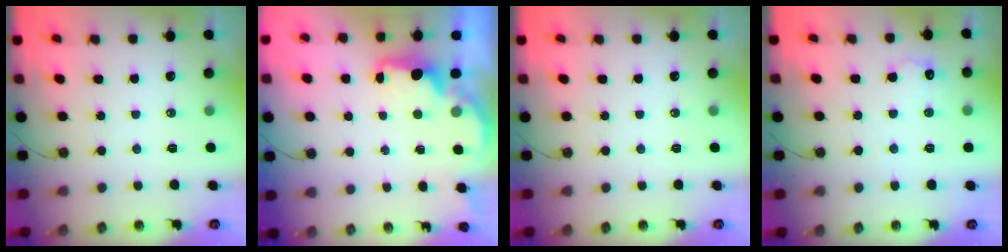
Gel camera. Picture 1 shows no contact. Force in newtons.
{"total": 2.5, "press": 2.3, "slide": 0.8}
{"total": 0.0}
{"total": 6.9, "press": 6.9, "slide": 0.4}